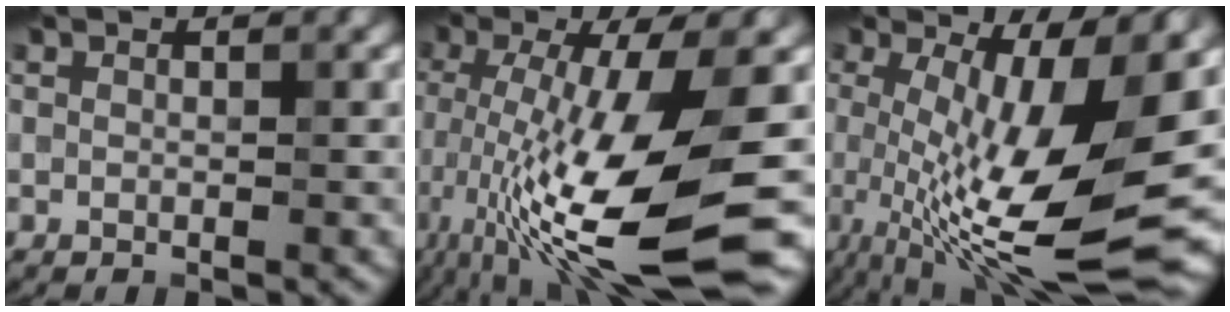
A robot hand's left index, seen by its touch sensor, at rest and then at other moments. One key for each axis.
{"total": 13.2, "fx": -4.6, "fy": 2.7, "fz": 12.1, "tx": -0.226, "ty": -0.019, "tz": -0.076}
{"total": 13.6, "fx": -1.7, "fy": 3.6, "fz": 13.0, "tx": -0.213, "ty": -0.013, "tz": -0.027}